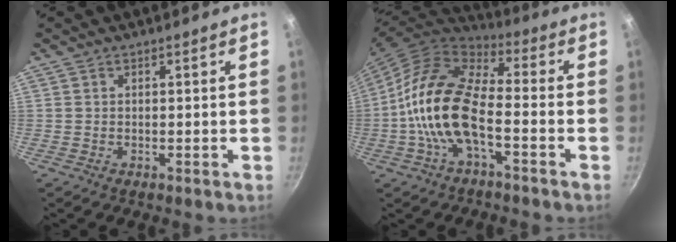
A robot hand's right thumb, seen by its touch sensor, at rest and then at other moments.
{"total": 16.3, "force": [-3.8, 7.6, 14.0], "torque": [-0.257, 0.039, -0.085]}